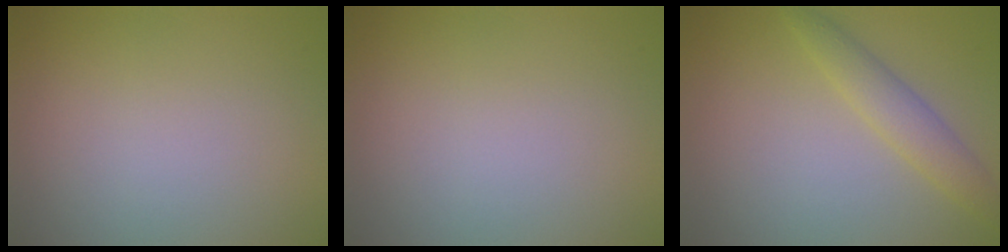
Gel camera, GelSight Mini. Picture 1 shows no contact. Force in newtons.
{"total": 0.0}
{"total": 2.6, "press": 2.6, "slide": 0.0}